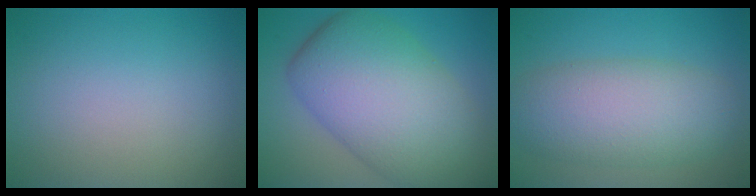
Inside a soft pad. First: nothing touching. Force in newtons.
{"total": 12.5, "press": 12.5, "slide": 0.4}
{"total": 7.3, "press": 7.3, "slide": 0.2}